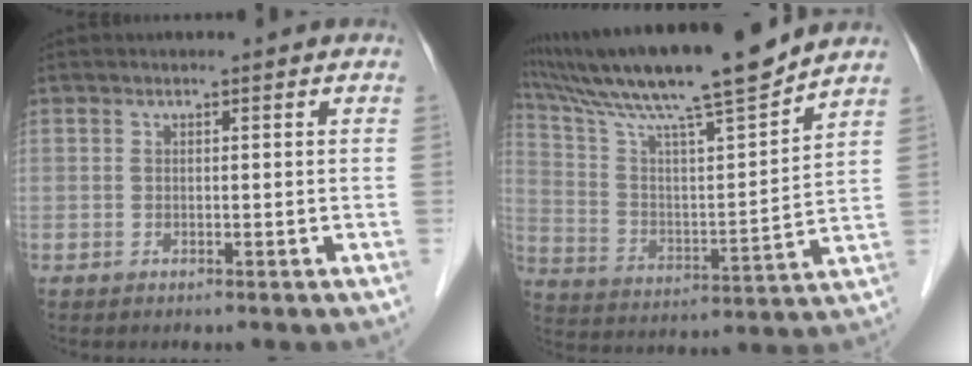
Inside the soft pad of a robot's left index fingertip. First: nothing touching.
{"total": 20.0, "force": [16.9, -0.2, 10.6], "torque": [-0.189, 0.008, 0.284]}